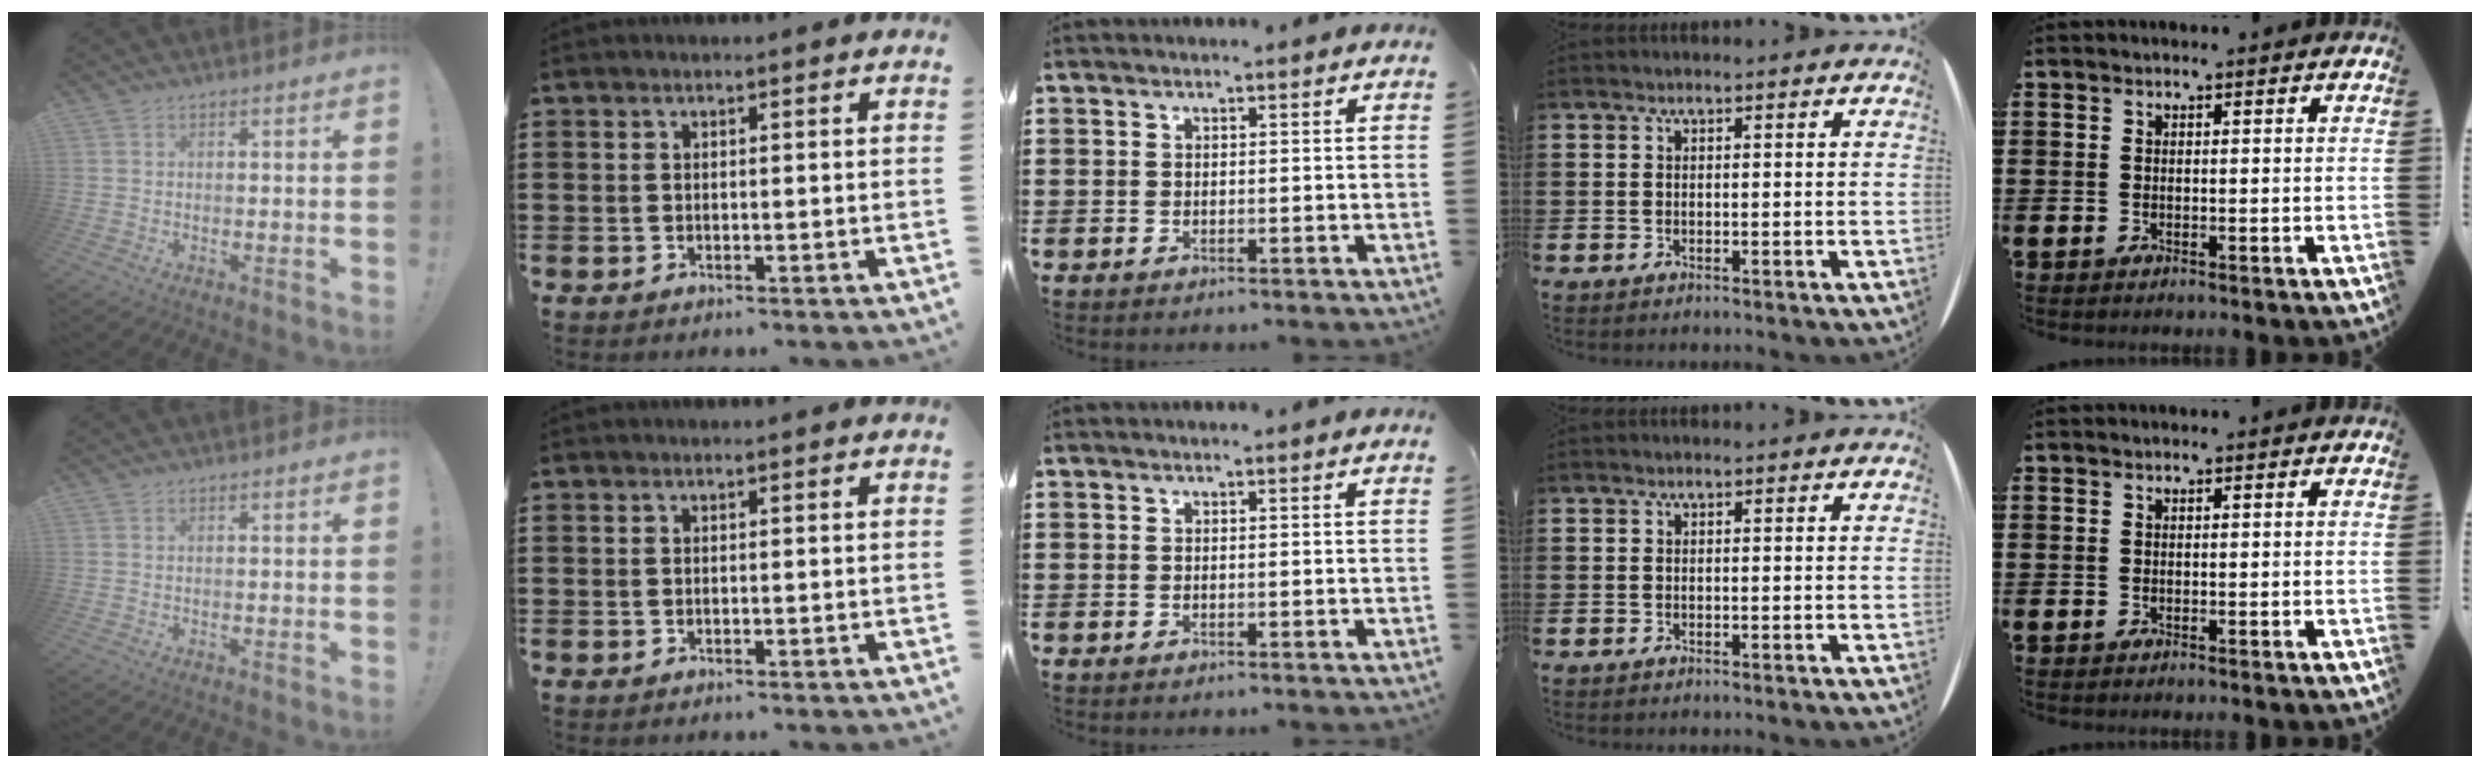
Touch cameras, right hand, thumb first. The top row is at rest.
{}